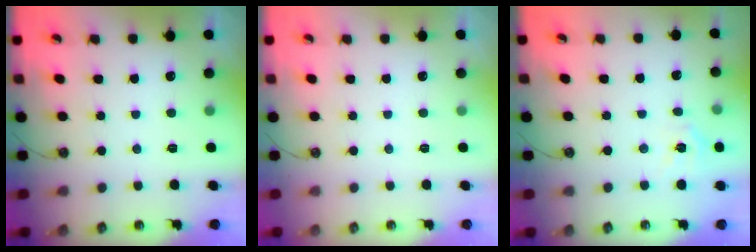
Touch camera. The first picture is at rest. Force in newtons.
{"total": 0.0}
{"total": 6.6, "press": 6.5, "slide": 0.7}